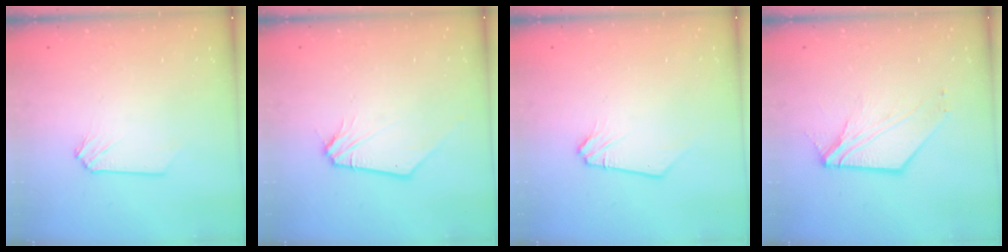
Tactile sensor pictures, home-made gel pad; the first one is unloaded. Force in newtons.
{"total": 1.1, "press": 1.1, "slide": 0.1}
{"total": 0.0}
{"total": 7.2, "press": 7.1, "slide": 0.9}